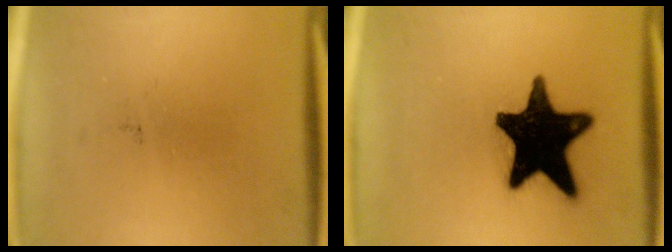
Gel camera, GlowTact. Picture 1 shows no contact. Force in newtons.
{"total": 19.4}